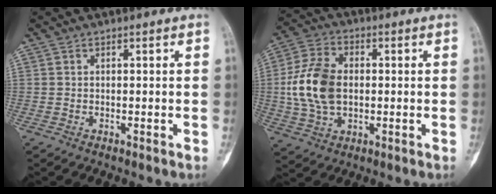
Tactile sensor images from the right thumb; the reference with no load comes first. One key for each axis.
{"total": 13.0, "fx": 0.1, "fy": 8.4, "fz": 9.8, "tx": -0.191, "ty": 0.010, "tz": 0.004}